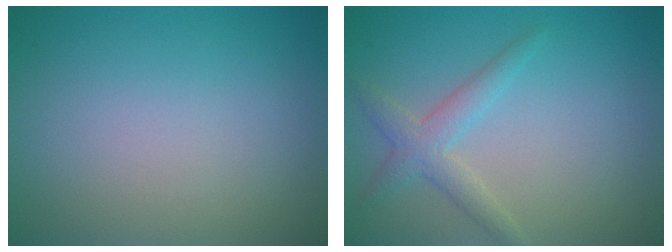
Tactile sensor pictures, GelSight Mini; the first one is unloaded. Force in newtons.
{"total": 2.6, "press": 2.6, "slide": 0.0}